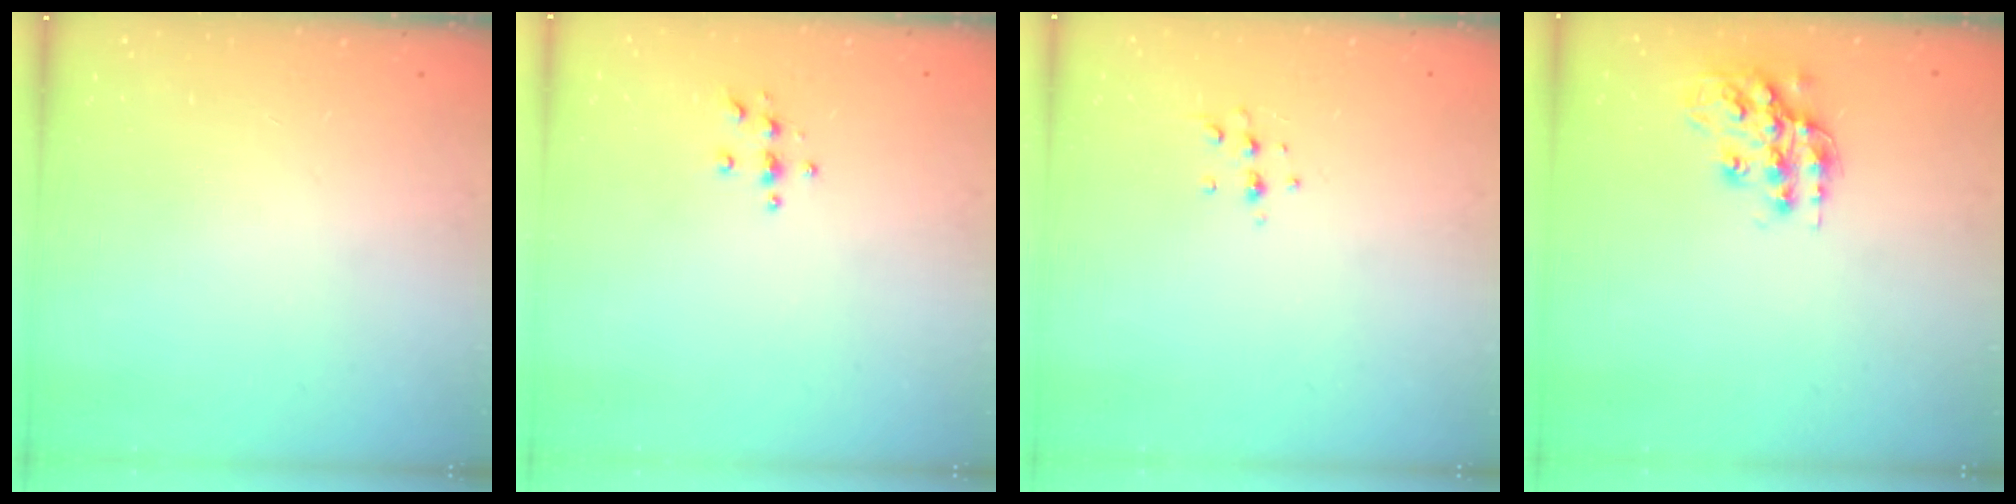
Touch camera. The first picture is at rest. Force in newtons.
{"total": 3.9, "press": 3.9, "slide": 0.4}
{"total": 5.3, "press": 5.1, "slide": 1.5}
{"total": 15.0, "press": 15.0, "slide": 1.2}